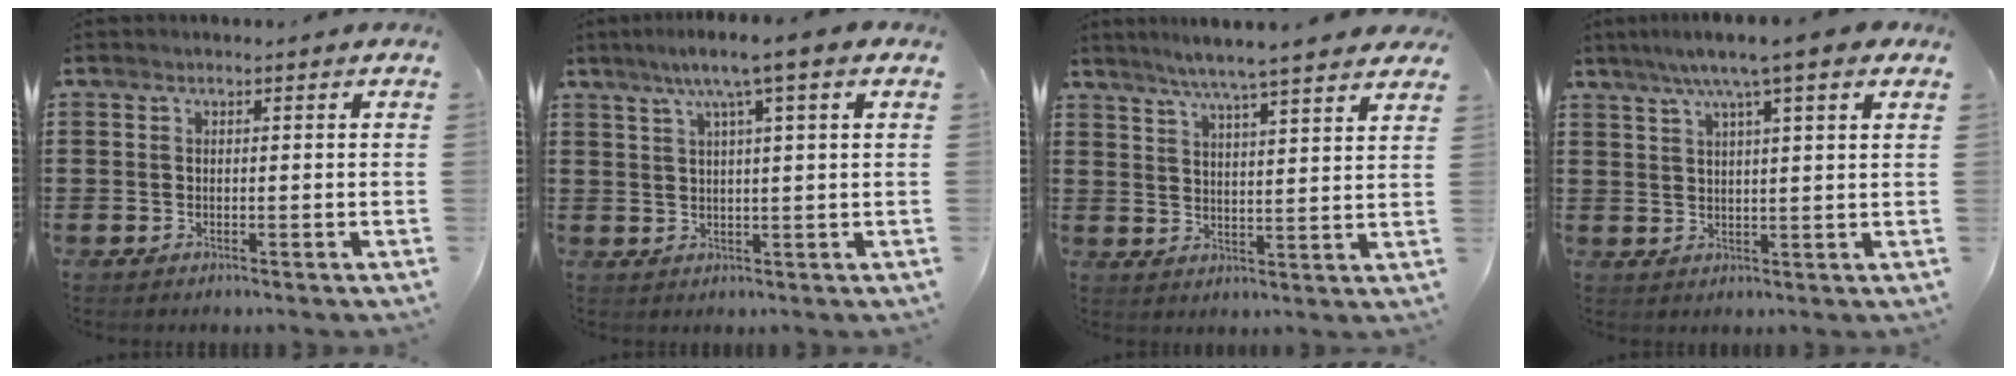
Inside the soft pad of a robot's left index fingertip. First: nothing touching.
{"total": 5.4, "force": [2.8, -0.2, 4.6], "torque": [-0.096, 0.006, 0.043]}
{"total": 5.8, "force": [5.1, -0.5, 2.7], "torque": [-0.069, -0.022, 0.087]}
{"total": 6.4, "force": [4.6, 0.3, 4.5], "torque": [-0.100, -0.002, 0.079]}